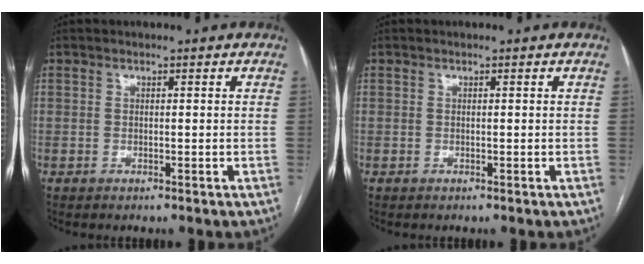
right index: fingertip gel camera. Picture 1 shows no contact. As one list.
[{"total": 0.0}]